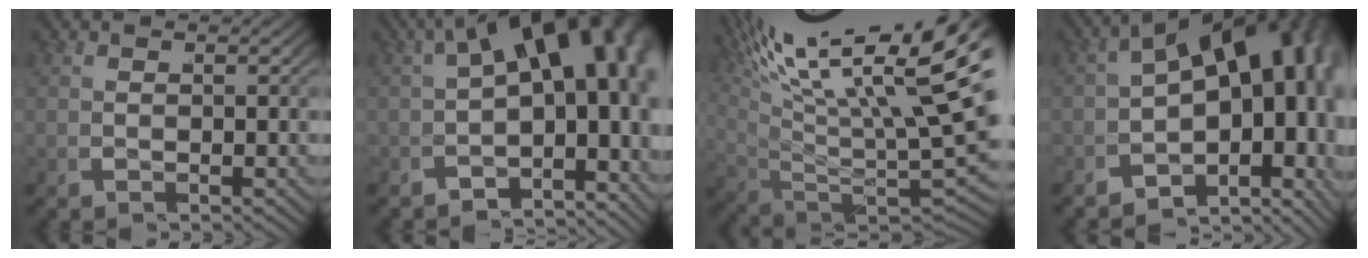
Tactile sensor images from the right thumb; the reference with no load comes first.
{"total": 13.8, "force": [0.6, 8.4, 11.0], "torque": [-0.148, -0.004, -0.007]}
{"total": 15.6, "force": [4.0, 9.2, 11.9], "torque": [-0.215, -0.028, 0.069]}
{"total": 17.1, "force": [-0.4, 11.2, 12.9], "torque": [-0.188, -0.022, -0.026]}